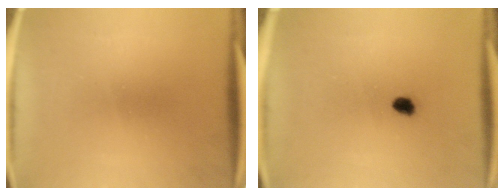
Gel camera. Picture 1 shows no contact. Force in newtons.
{"total": 3.0}